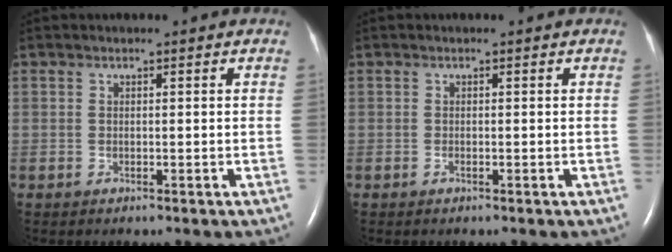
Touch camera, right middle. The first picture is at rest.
{"total": 0.0}